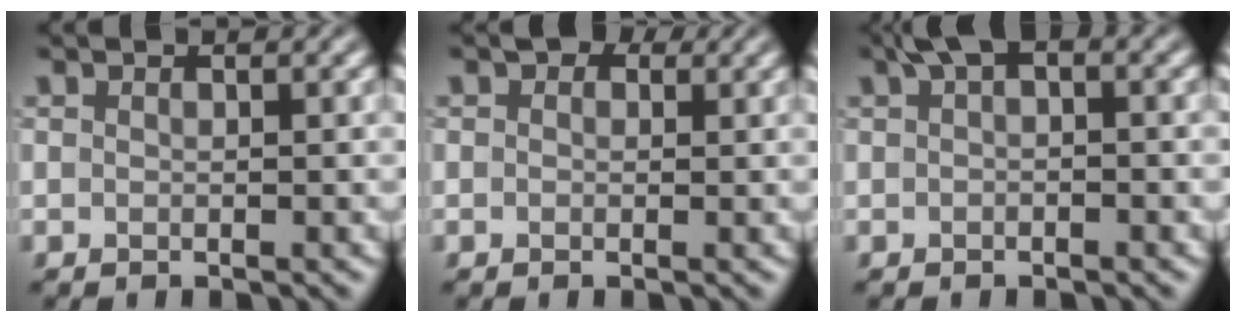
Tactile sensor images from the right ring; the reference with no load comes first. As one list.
[{"total": 1.6, "force": [0.8, 1.2, 0.8], "torque": [-0.001, 0.005, -0.013]}, {"total": 2.0, "force": [0.7, 0.9, 1.6], "torque": [-0.023, 0.014, 0.006]}]